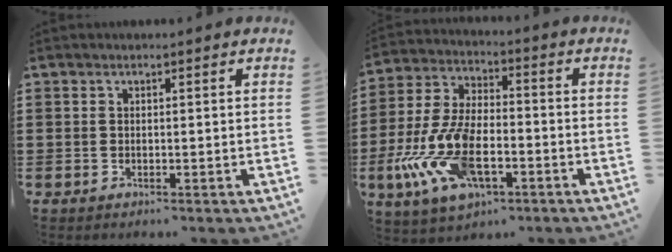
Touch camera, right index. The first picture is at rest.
{"total": 12.7, "force": [-4.7, 6.0, 10.2], "torque": [-0.250, -0.010, -0.092]}